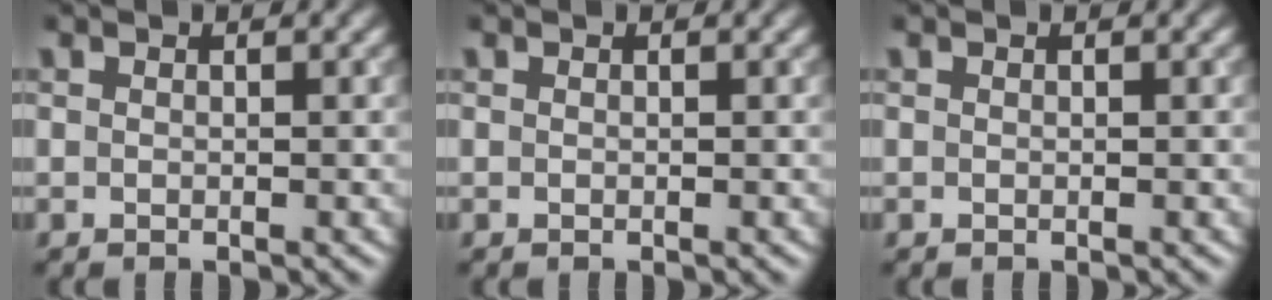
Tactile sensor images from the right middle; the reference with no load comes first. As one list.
[{"total": 0.0}, {"total": 0.0}]